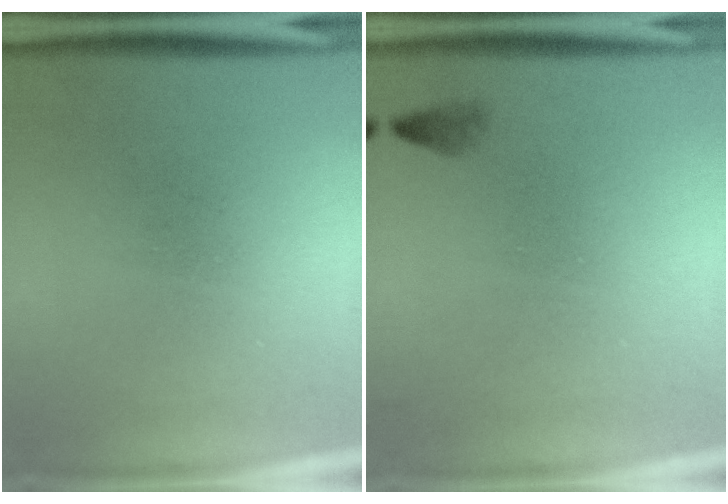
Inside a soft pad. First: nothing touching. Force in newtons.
{"total": 0.8}